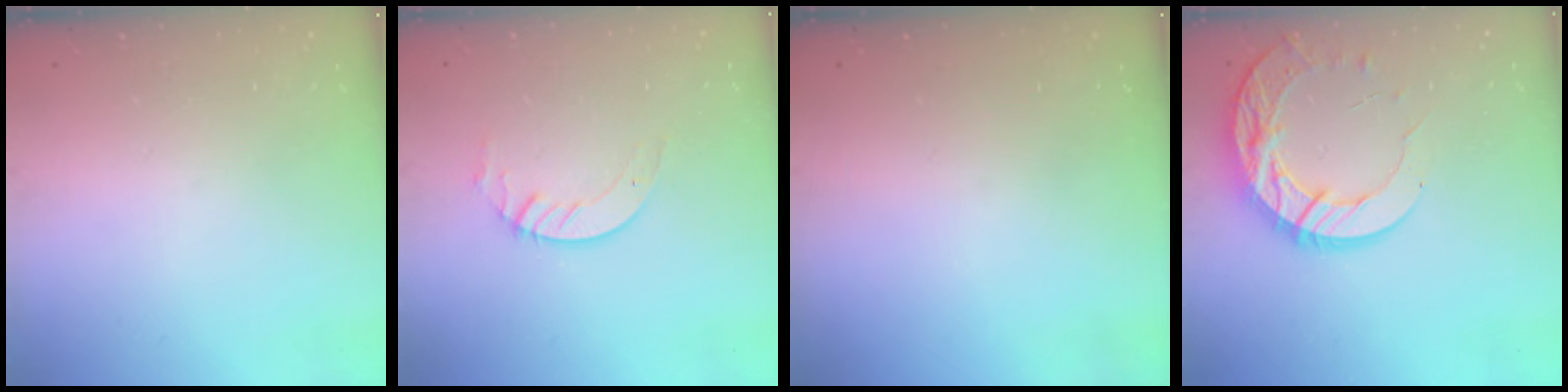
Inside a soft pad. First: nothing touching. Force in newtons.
{"total": 4.0, "press": 4.0, "slide": 0.4}
{"total": 0.0}
{"total": 15.5, "press": 15.4, "slide": 1.2}